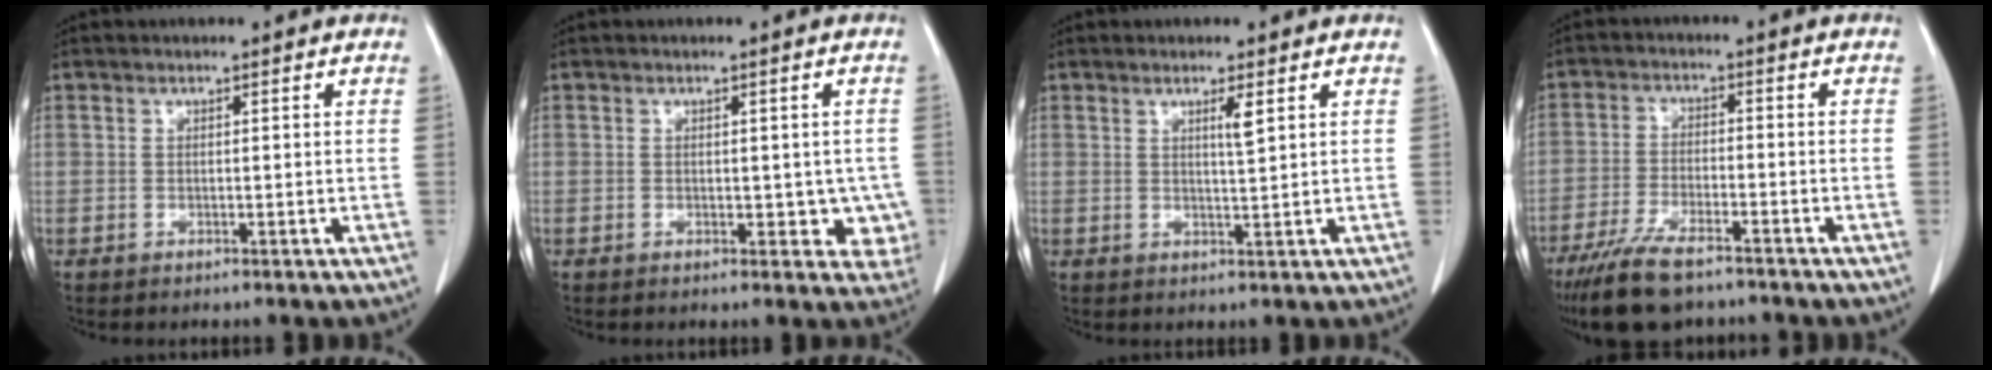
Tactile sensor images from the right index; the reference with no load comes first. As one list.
[{"total": 4.2, "force": [-0.2, 2.7, 3.2], "torque": [-0.016, 0.005, 0.003]}, {"total": 2.2, "force": [1.0, -0.2, 1.9], "torque": [-0.038, -0.005, 0.019]}, {"total": 10.0, "force": [-7.6, 2.6, 5.9], "torque": [-0.111, -0.022, -0.132]}]